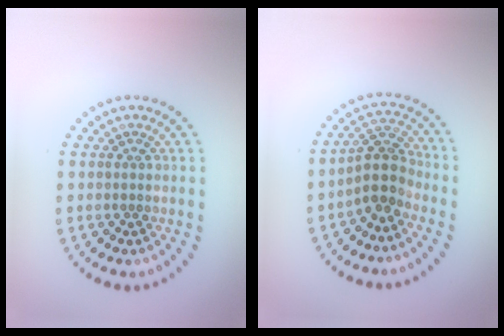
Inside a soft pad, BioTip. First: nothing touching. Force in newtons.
{"total": 3.6, "press": 2.9, "slide": 2.1}